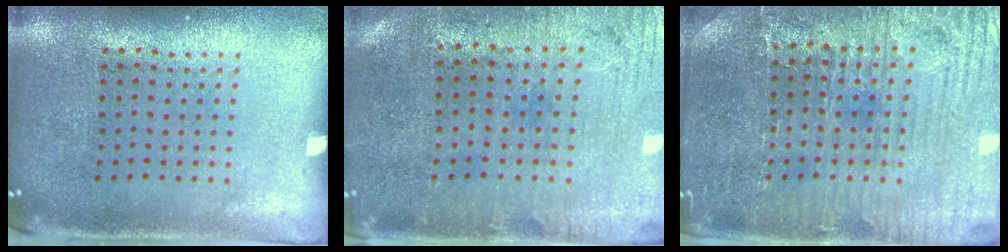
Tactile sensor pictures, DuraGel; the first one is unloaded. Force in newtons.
{"total": 0.6, "press": 0.4, "slide": 0.5}
{"total": 4.1, "press": 4.0, "slide": 0.9}